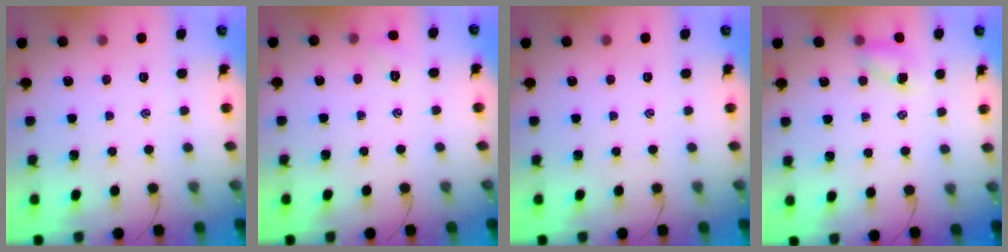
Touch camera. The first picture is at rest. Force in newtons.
{"total": 4.9, "press": 4.7, "slide": 1.5}
{"total": 0.0}
{"total": 4.8, "press": 4.8, "slide": 0.7}